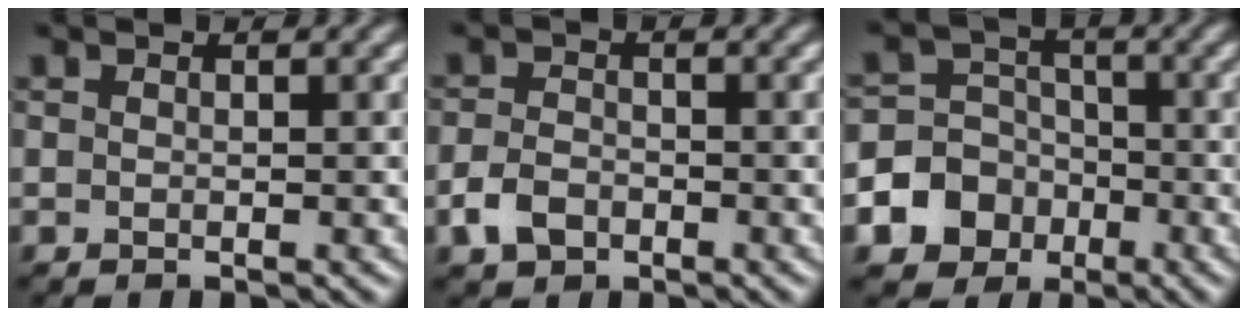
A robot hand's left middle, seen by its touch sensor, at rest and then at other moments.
{"total": 2.8, "force": [-2.0, 1.6, 1.1], "torque": [-0.026, -0.002, -0.041]}
{"total": 9.1, "force": [-4.5, 7.8, 1.6], "torque": [-0.038, -0.016, -0.098]}